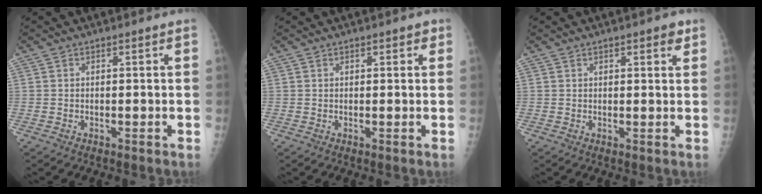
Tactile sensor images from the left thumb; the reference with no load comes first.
{"total": 1.4, "force": [0.8, 0.8, 0.9], "torque": [-0.001, -0.001, 0.007]}
{"total": 2.6, "force": [1.6, 0.9, 1.8], "torque": [-0.014, -0.005, 0.018]}